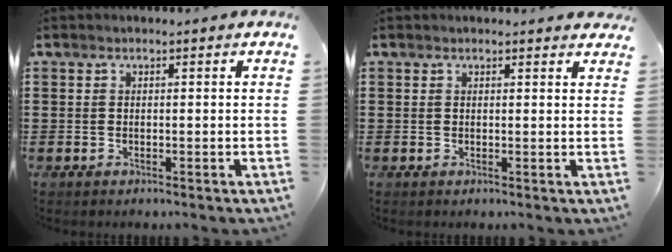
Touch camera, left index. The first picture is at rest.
{"total": 1.0, "force": [0.9, 0.1, 0.5], "torque": [-0.002, -0.002, 0.016]}